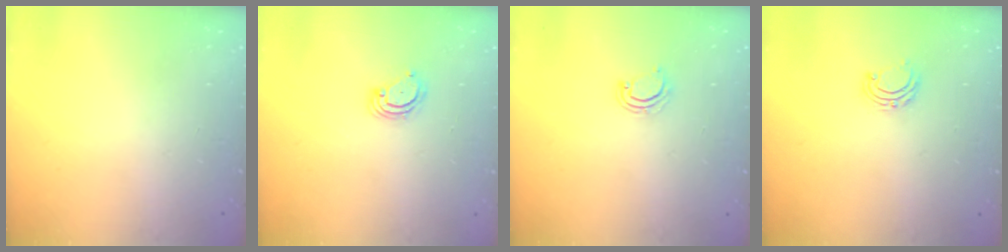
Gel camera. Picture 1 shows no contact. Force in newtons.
{"total": 3.7, "press": 3.7, "slide": 0.3}
{"total": 2.2, "press": 2.2, "slide": 0.1}
{"total": 5.9, "press": 5.9, "slide": 0.5}